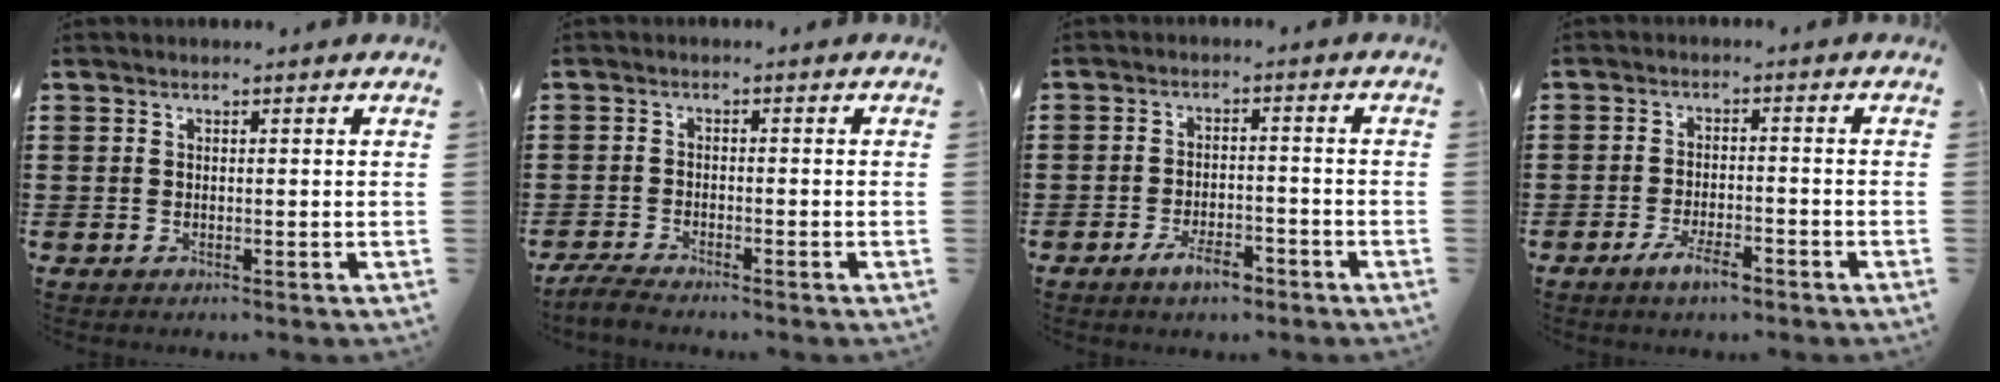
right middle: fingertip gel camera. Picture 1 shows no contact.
{"total": 2.8, "force": [-2.7, 0.3, 0.6], "torque": [-0.019, 0.002, -0.058]}
{"total": 4.6, "force": [-3.4, 1.6, 2.7], "torque": [-0.049, 0.009, -0.064]}
{"total": 4.4, "force": [-3.0, 1.4, 2.9], "torque": [-0.051, 0.006, -0.056]}